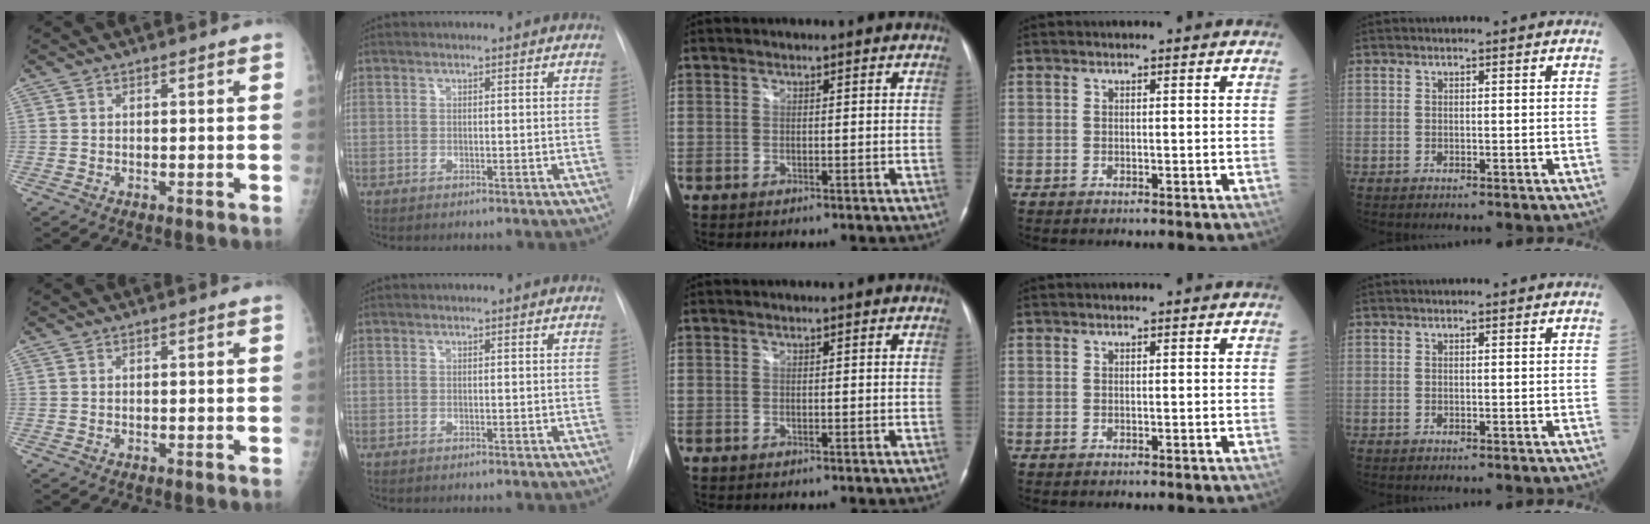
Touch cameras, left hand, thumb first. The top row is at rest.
{}